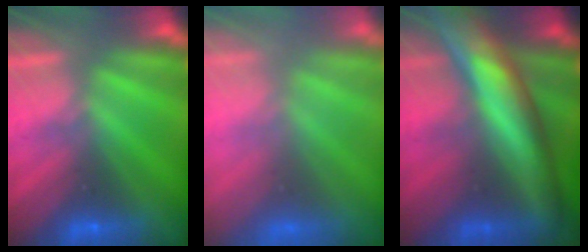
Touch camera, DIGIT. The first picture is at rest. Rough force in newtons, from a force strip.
{"total": 9.3}
{"total": 6.5}